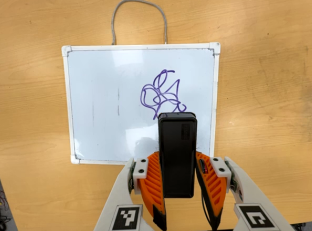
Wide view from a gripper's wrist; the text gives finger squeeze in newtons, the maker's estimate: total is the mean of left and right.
{"total": 4.0, "left": 2.7, "right": 5.4}